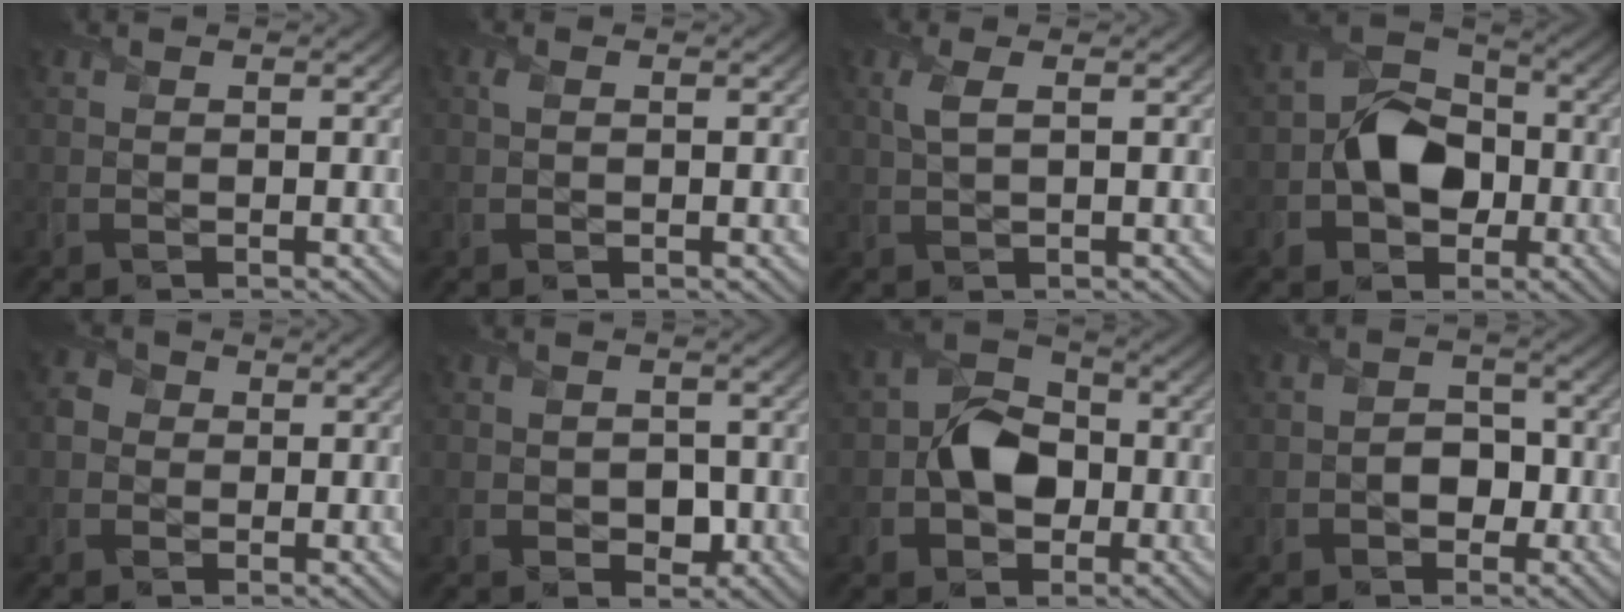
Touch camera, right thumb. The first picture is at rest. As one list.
[{"total": 0.6, "force": [0.2, 0.5, 0.4], "torque": [-0.010, 0.002, 0.002]}, {"total": 2.1, "force": [0.7, 0.6, 1.9], "torque": [-0.049, 0.005, 0.013]}, {"total": 8.2, "force": [-1.7, 6.3, 5.0], "torque": [-0.086, 0.008, -0.048]}, {"total": 2.5, "force": [-0.1, 2.4, 0.6], "torque": [-0.011, 0.002, -0.009]}, {"total": 3.1, "force": [-0.7, 2.5, 1.6], "torque": [-0.024, -0.006, -0.015]}, {"total": 7.3, "force": [-1.2, 5.7, 4.4], "torque": [-0.077, 0.008, -0.036]}, {"total": 3.5, "force": [-1.1, 2.8, 1.8], "torque": [-0.007, 0.004, -0.031]}]